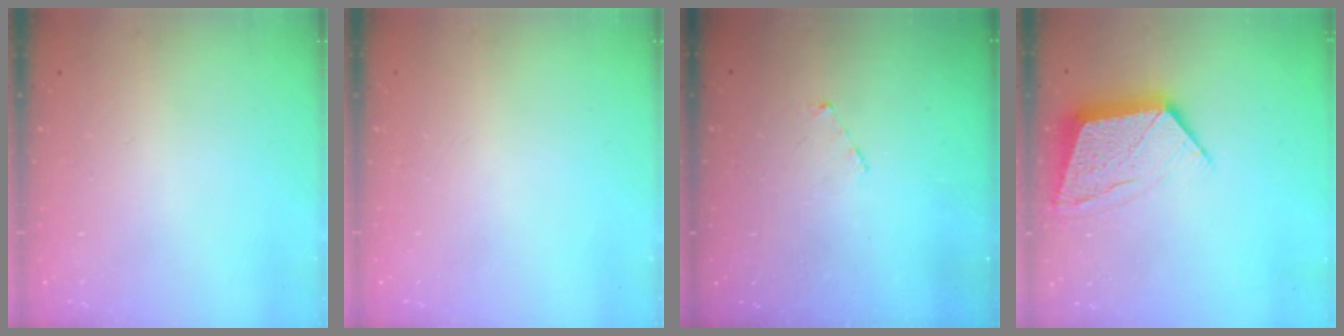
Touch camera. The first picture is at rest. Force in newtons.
{"total": 0.0}
{"total": 3.0, "press": 3.0, "slide": 0.3}
{"total": 11.5, "press": 11.5, "slide": 0.8}